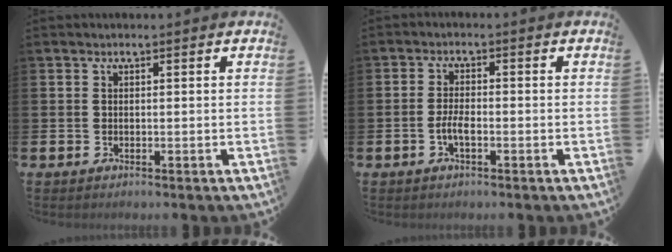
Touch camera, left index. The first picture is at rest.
{"total": 2.5, "force": [-0.9, 0.8, 2.1], "torque": [-0.043, 0.000, -0.021]}